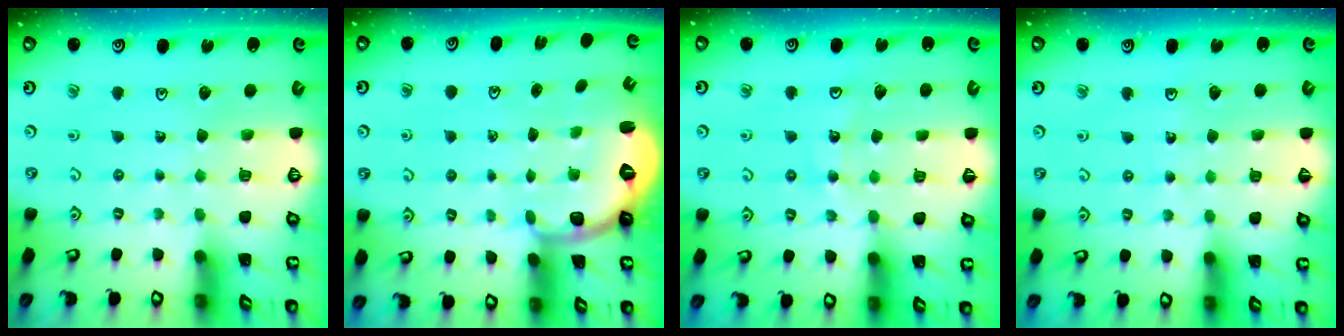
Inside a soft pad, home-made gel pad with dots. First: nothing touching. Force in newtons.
{"total": 2.7, "press": 1.6, "slide": 2.1}
{"total": 9.6, "press": 9.5, "slide": 1.3}
{"total": 3.6, "press": 3.1, "slide": 1.9}